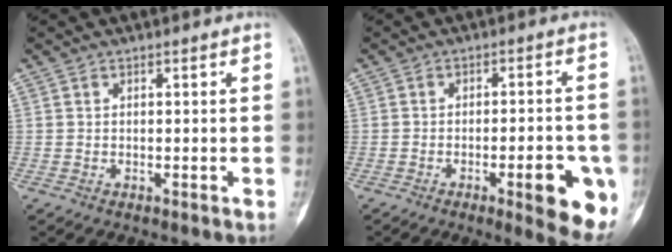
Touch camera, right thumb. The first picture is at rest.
{"total": 11.2, "force": [-4.2, 3.0, 9.9], "torque": [-0.109, 0.007, -0.049]}